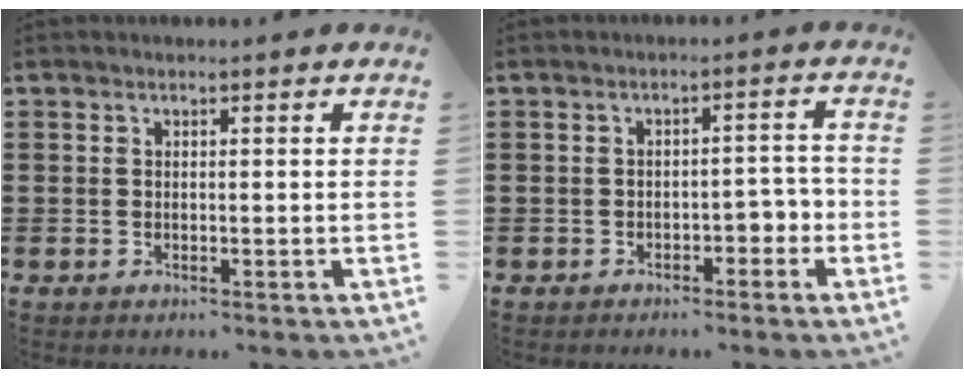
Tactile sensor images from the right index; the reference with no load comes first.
{"total": 3.0, "force": [-1.7, 1.6, 1.9], "torque": [-0.035, 0.006, -0.035]}